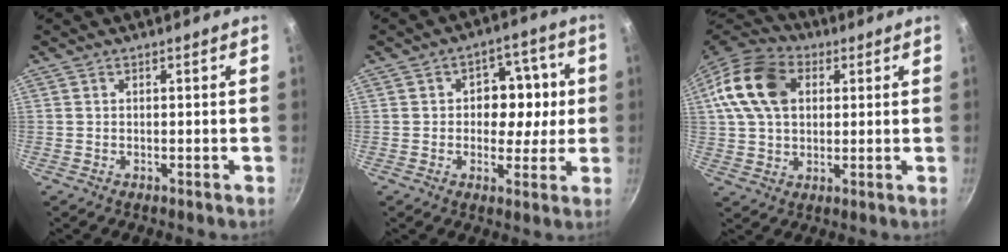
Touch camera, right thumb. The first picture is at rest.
{"total": 9.3, "force": [0.6, 7.3, 5.8], "torque": [-0.027, 0.010, 0.001]}
{"total": 15.5, "force": [3.9, 11.0, 10.2], "torque": [-0.178, 0.015, 0.056]}